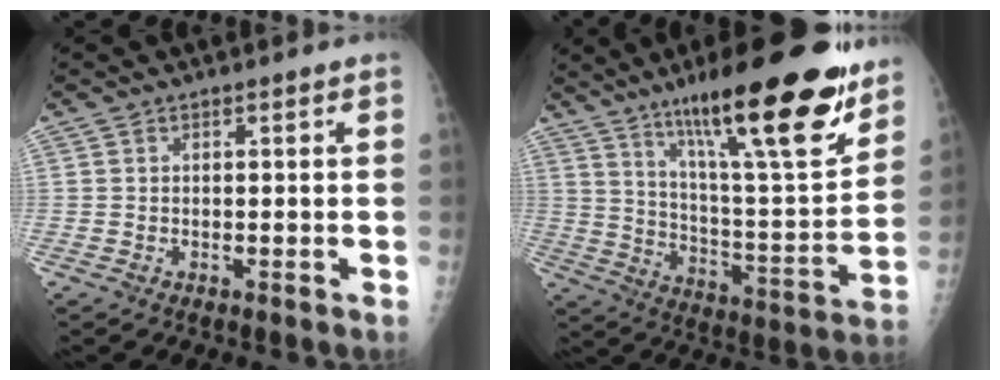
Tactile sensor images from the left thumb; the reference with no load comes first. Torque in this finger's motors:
{"motor_torque": [1.32, -0.11, 1.47, -1.31, 0.46]}